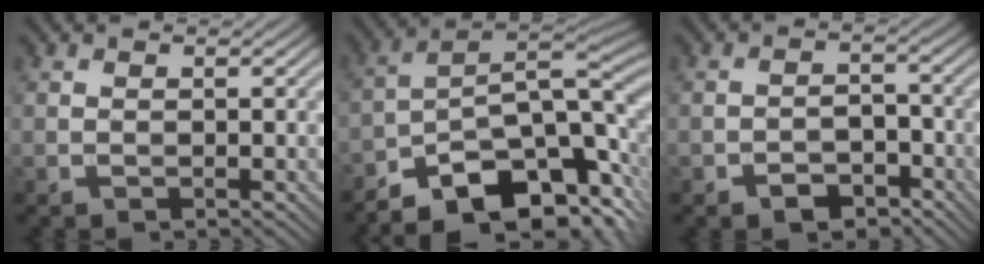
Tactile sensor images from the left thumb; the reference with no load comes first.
{"total": 16.0, "force": [-8.3, 7.5, 11.5], "torque": [-0.181, -0.021, -0.126]}
{"total": 4.1, "force": [-2.7, 2.4, 1.9], "torque": [-0.027, 0.003, -0.049]}